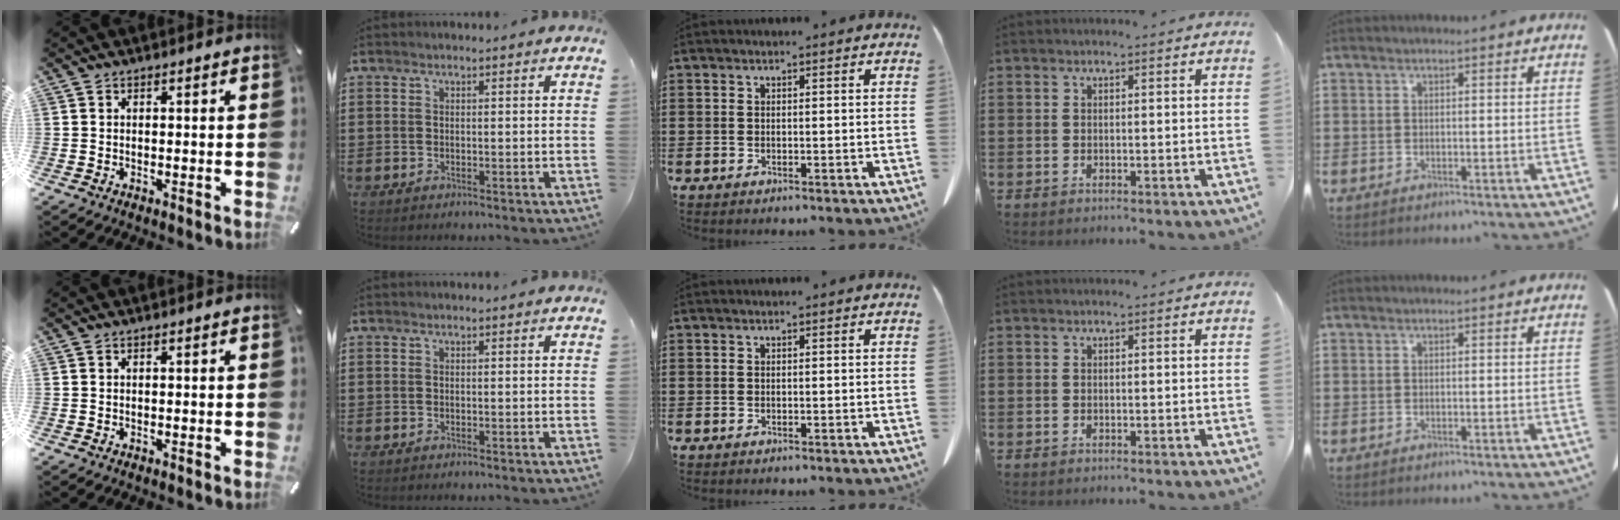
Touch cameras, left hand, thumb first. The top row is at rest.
{}